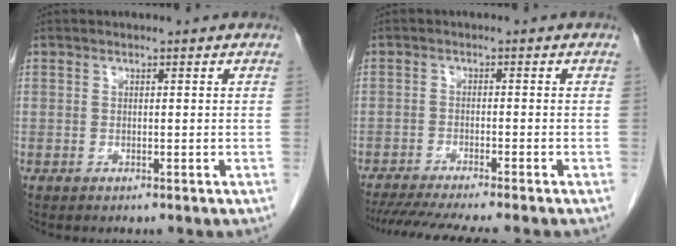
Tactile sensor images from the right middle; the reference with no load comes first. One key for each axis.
{"total": 11.3, "fx": -9.9, "fy": -0.4, "fz": 5.5, "tx": -0.070, "ty": -0.022, "tz": -0.149}